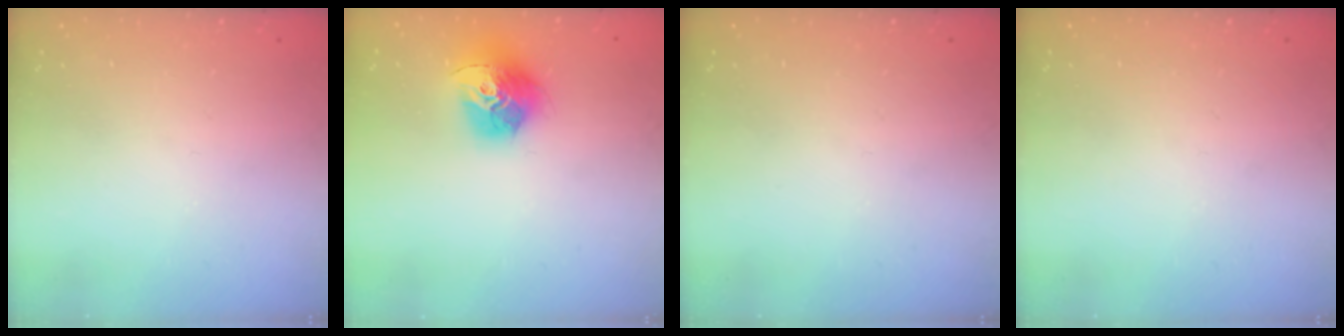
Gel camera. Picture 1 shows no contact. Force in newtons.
{"total": 15.6, "press": 15.5, "slide": 1.5}
{"total": 0.0}
{"total": 0.0}